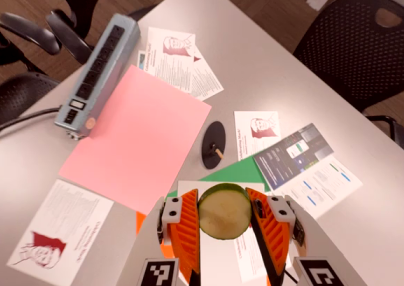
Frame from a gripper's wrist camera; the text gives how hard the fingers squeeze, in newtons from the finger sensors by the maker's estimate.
{"total": 11.7, "left": 11.8, "right": 11.7}